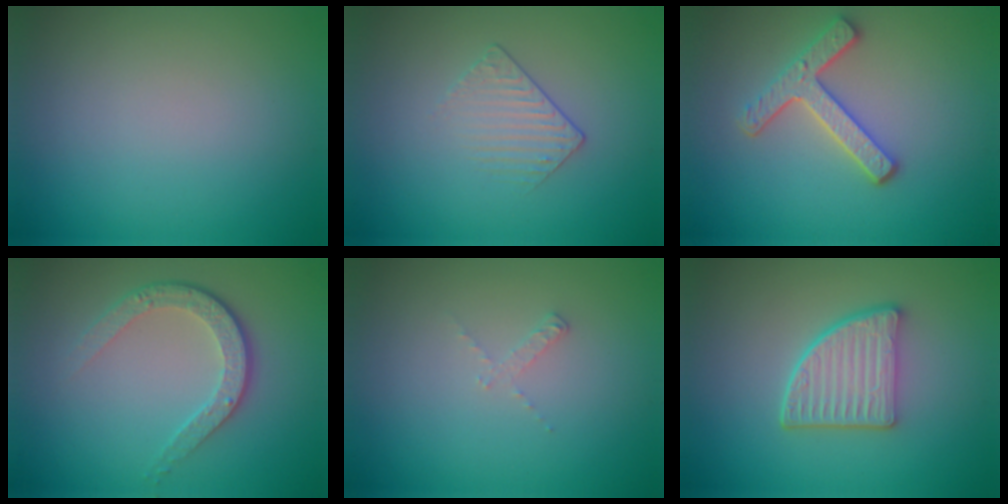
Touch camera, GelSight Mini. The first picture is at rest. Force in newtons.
{"total": 1.4, "press": 0.9, "slide": 1.1}
{"total": 3.6, "press": 3.0, "slide": 2.0}
{"total": 3.7, "press": 2.8, "slide": 2.5}
{"total": 0.8, "press": 0.8, "slide": 0.1}
{"total": 4.8, "press": 3.8, "slide": 2.9}